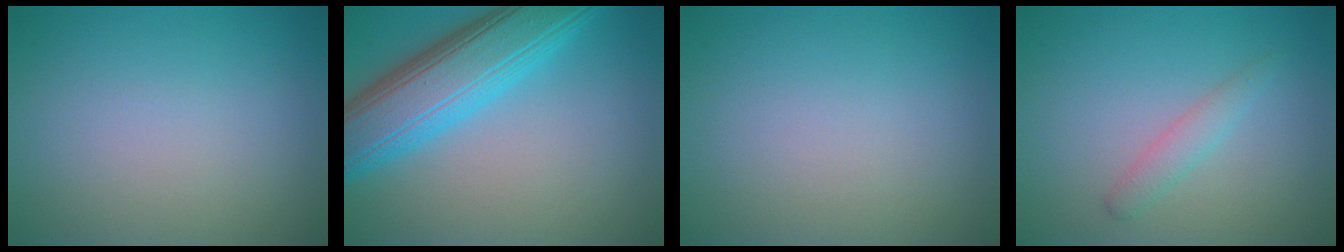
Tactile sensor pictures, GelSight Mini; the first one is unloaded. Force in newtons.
{"total": 8.8, "press": 8.8, "slide": 0.3}
{"total": 0.0}
{"total": 1.6, "press": 1.6, "slide": 0.1}